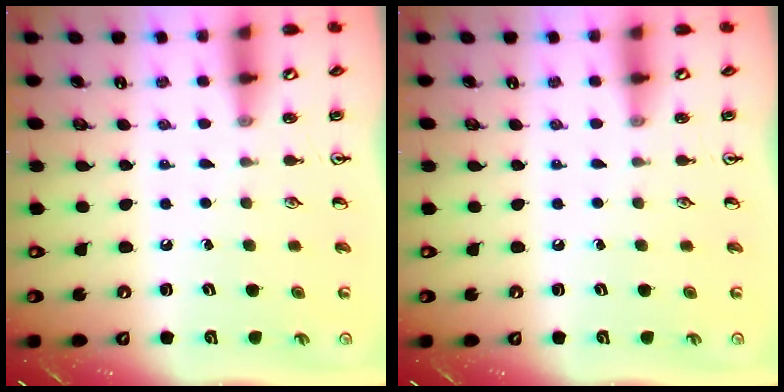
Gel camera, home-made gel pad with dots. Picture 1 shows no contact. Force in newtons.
{"total": 0.0}